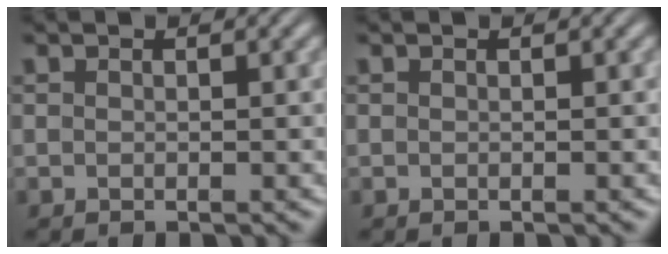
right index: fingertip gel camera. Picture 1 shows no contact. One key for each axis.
{"total": 0.0}